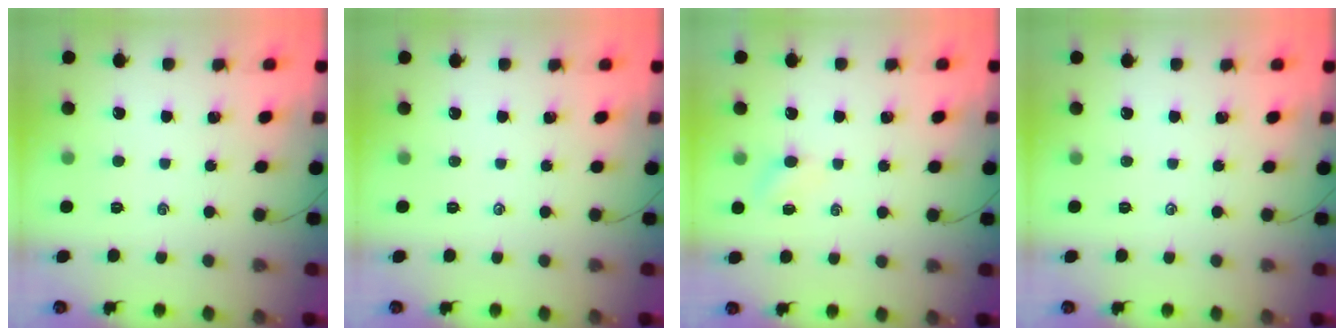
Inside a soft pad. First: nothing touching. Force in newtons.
{"total": 0.0}
{"total": 2.3, "press": 2.2, "slide": 0.7}
{"total": 0.0}